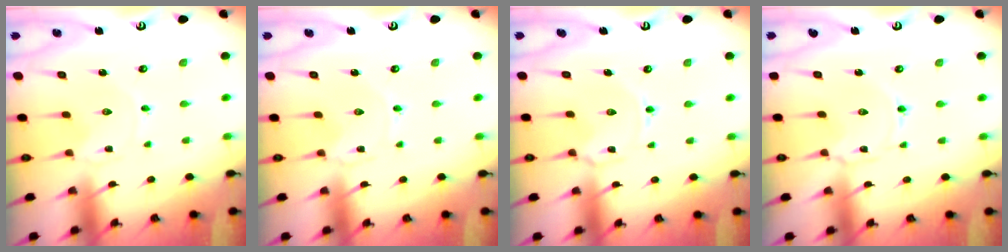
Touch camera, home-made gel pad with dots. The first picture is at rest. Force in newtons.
{"total": 0.0}
{"total": 3.0, "press": 2.9, "slide": 0.4}
{"total": 1.7, "press": 1.7, "slide": 0.3}